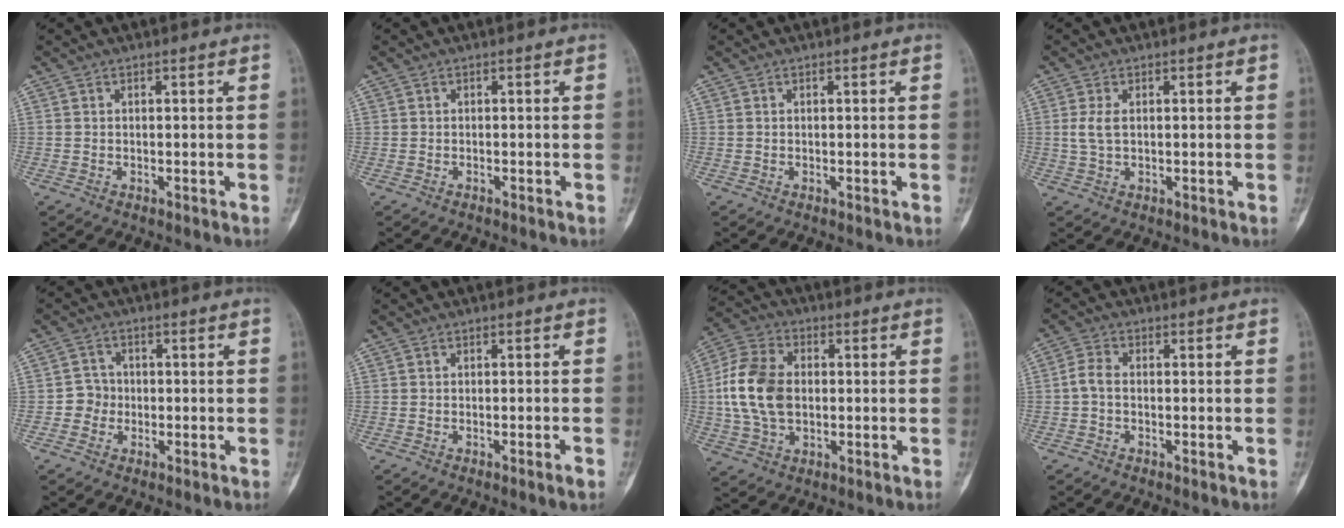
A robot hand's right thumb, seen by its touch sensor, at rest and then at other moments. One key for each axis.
{"total": 0.0}
{"total": 0.0}
{"total": 3.2, "fx": 0.5, "fy": 1.5, "fz": 2.8, "tx": -0.072, "ty": 0.002, "tz": 0.014}
{"total": 3.5, "fx": -0.8, "fy": 3.3, "fz": 0.6, "tx": 0.011, "ty": 0.011, "tz": -0.022}
{"total": 1.3, "fx": -0.8, "fy": -0.2, "fz": 1.0, "tx": -0.018, "ty": -0.002, "tz": -0.015}
{"total": 13.5, "fx": 0.1, "fy": 9.2, "fz": 9.9, "tx": -0.192, "ty": 0.016, "tz": 0.001}
{"total": 3.0, "fx": -0.5, "fy": 1.9, "fz": 2.3, "tx": -0.047, "ty": 0.008, "tz": -0.018}